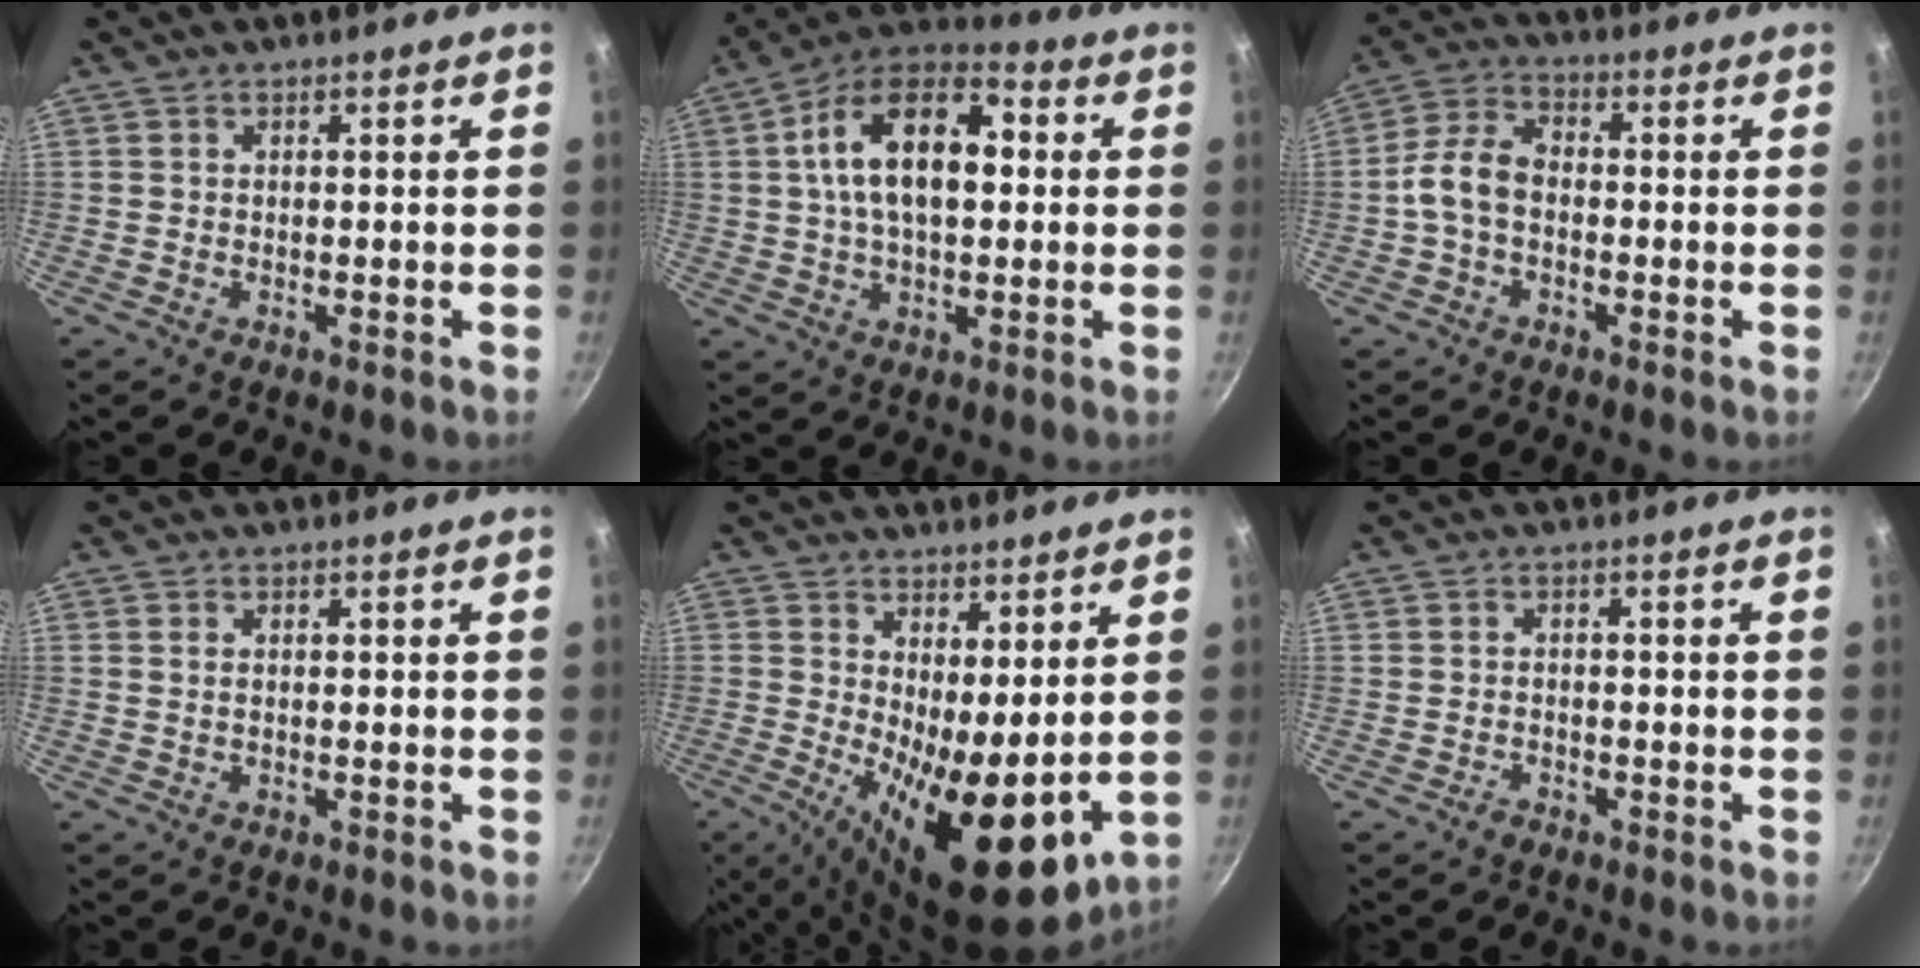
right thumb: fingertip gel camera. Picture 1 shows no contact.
{"total": 17.3, "force": [2.6, 9.6, 14.2], "torque": [-0.227, 0.028, 0.035]}
{"total": 7.7, "force": [-1.2, 5.1, 5.6], "torque": [-0.108, 0.029, -0.034]}
{"total": 0.6, "force": [0.1, 0.4, 0.5], "torque": [-0.012, 0.001, 0.004]}
{"total": 17.1, "force": [-0.1, 6.5, 15.8], "torque": [-0.255, -0.038, 0.024]}
{"total": 1.2, "force": [-1.0, 0.6, 0.4], "torque": [-0.010, 0.004, -0.020]}